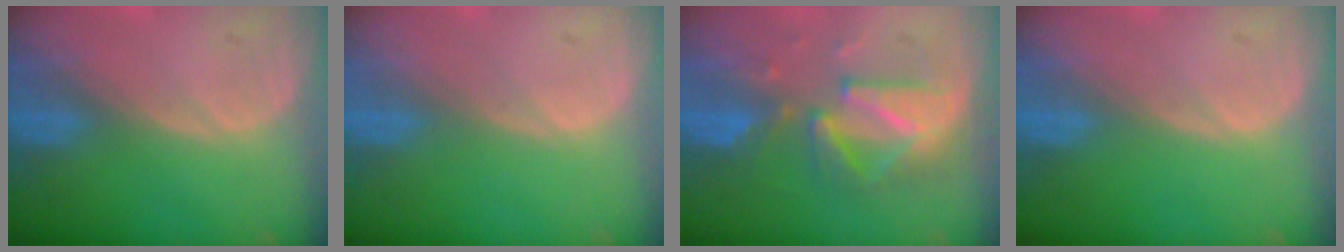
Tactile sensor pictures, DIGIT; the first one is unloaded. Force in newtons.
{"total": 0.0}
{"total": 8.2, "press": 8.2, "slide": 0.4}
{"total": 0.0}